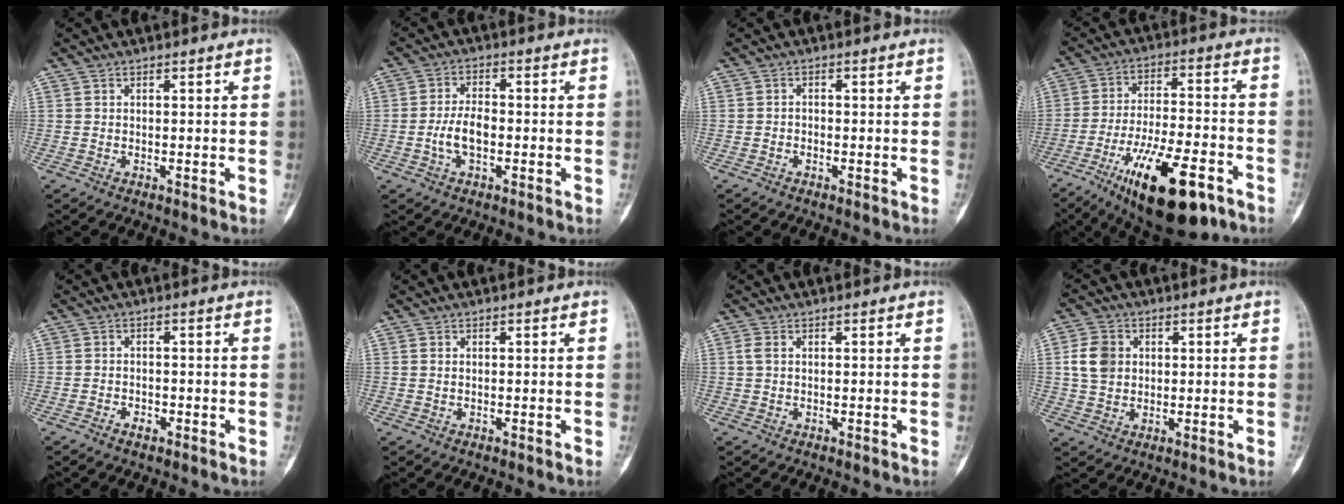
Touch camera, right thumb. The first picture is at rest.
{"total": 5.5, "force": [-1.3, 2.8, 4.5], "torque": [-0.087, 0.016, -0.028]}
{"total": 0.9, "force": [-0.5, 0.6, 0.4], "torque": [0.000, 0.004, -0.014]}
{"total": 19.6, "force": [-10.5, 6.8, 15.1], "torque": [-0.245, 0.048, -0.165]}
{"total": 1.8, "force": [-1.1, 1.0, 0.9], "torque": [-0.015, 0.008, -0.021]}
{"total": 0.6, "force": [0.2, 0.4, 0.4], "torque": [-0.011, 0.003, 0.004]}
{"total": 1.3, "force": [0.2, 0.8, 1.0], "torque": [-0.028, 0.003, 0.004]}
{"total": 6.5, "force": [1.1, 5.2, 3.7], "torque": [-0.060, 0.003, 0.019]}